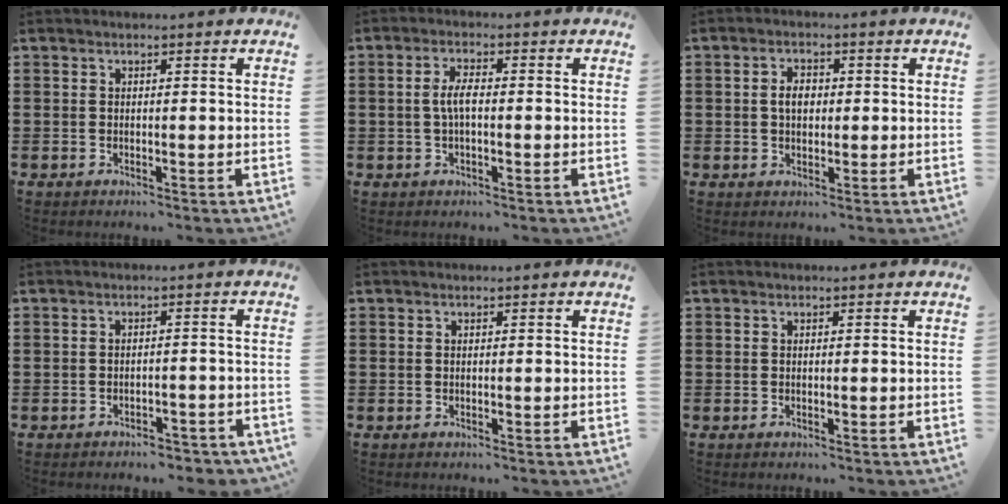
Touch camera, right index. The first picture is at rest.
{"total": 3.4, "force": [-0.3, 1.0, 3.2], "torque": [-0.073, -0.002, -0.012]}
{"total": 2.9, "force": [0.1, 1.8, 2.2], "torque": [-0.039, 0.003, -0.001]}
{"total": 2.4, "force": [-2.4, 0.3, 0.2], "torque": [-0.010, -0.002, -0.050]}
{"total": 0.0}
{"total": 0.0}